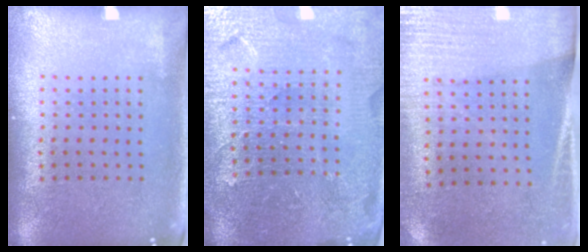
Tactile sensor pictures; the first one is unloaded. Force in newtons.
{"total": 4.6, "press": 4.3, "slide": 1.5}
{"total": 2.8, "press": 2.5, "slide": 1.3}